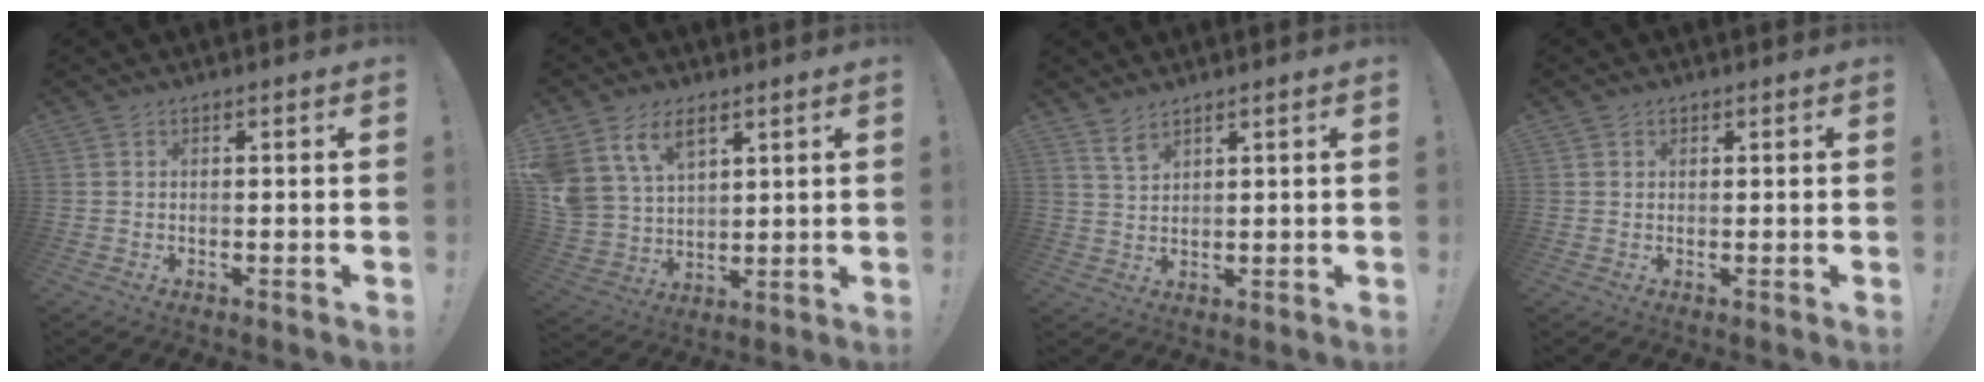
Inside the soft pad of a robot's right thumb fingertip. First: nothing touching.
{"total": 12.2, "force": [7.4, 7.6, 6.1], "torque": [-0.132, -0.033, 0.148]}
{"total": 4.1, "force": [3.5, 1.4, 1.5], "torque": [-0.028, -0.019, 0.064]}
{"total": 1.0, "force": [0.7, 0.7, 0.2], "torque": [0.001, -0.001, 0.012]}